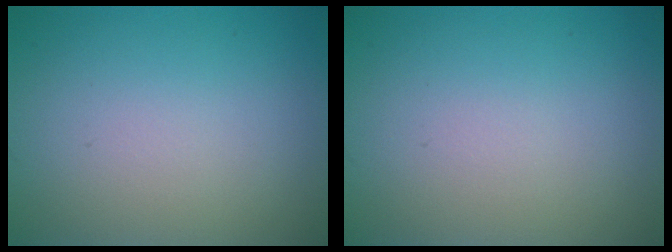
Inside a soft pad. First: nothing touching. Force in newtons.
{"total": 0.0}